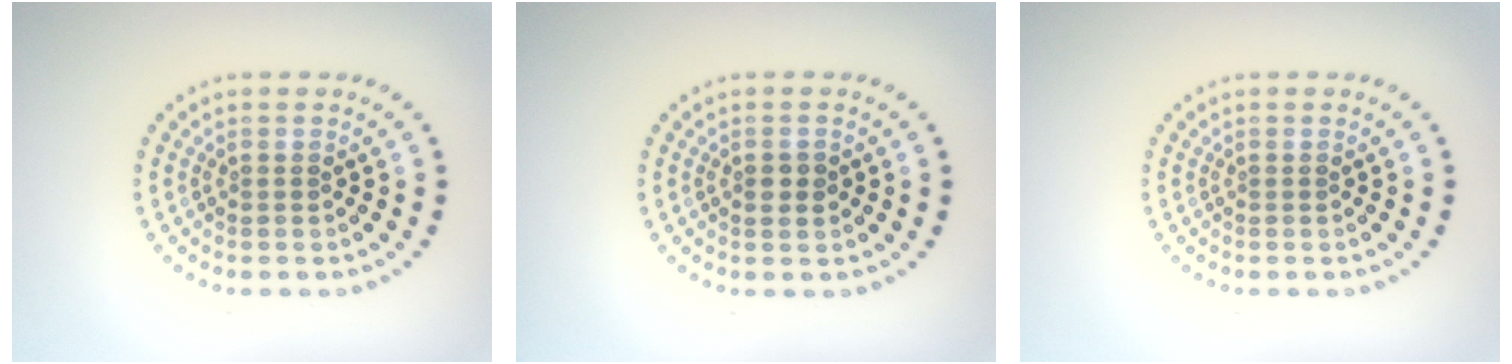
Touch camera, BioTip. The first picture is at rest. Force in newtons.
{"total": 1.4, "press": 1.4, "slide": 0.1}
{"total": 0.0}